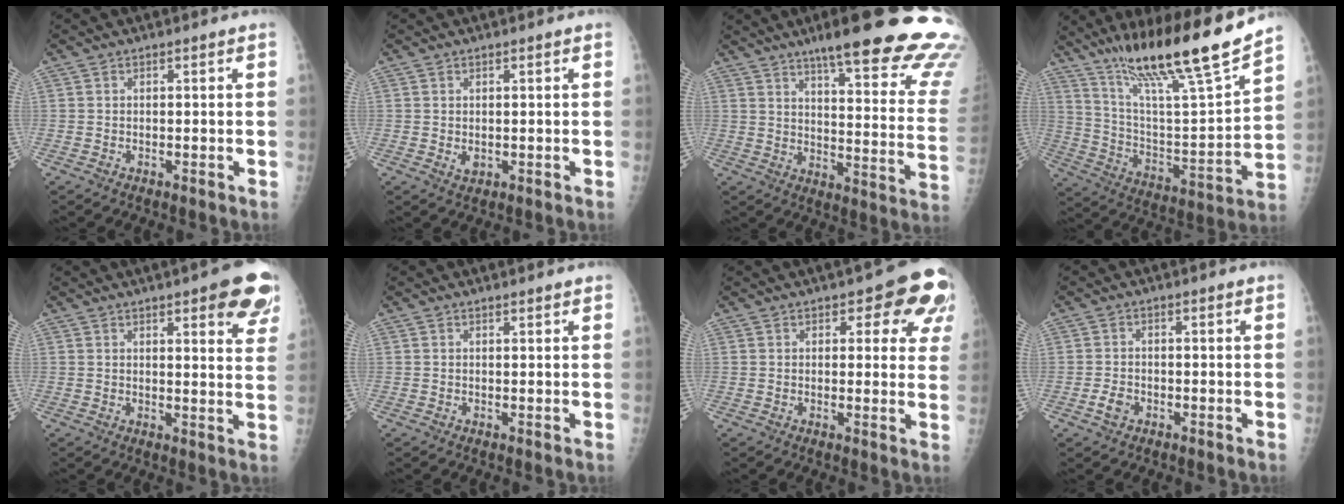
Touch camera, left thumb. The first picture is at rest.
{"total": 1.6, "force": [0.2, 1.0, 1.2], "torque": [-0.017, -0.005, 0.008]}
{"total": 28.8, "force": [21.0, 4.8, 19.1], "torque": [-0.190, -0.106, 0.267]}
{"total": 24.5, "force": [17.9, 2.4, 16.5], "torque": [-0.253, -0.064, 0.314]}
{"total": 11.4, "force": [6.5, 3.2, 8.8], "torque": [-0.073, -0.025, 0.073]}
{"total": 1.0, "force": [0.8, 0.2, 0.4], "torque": [-0.005, -0.002, 0.012]}
{"total": 10.3, "force": [5.1, 4.6, 7.6], "torque": [-0.039, -0.014, 0.049]}
{"total": 2.4, "force": [-1.1, 1.6, 1.4], "torque": [-0.024, 0.004, -0.021]}